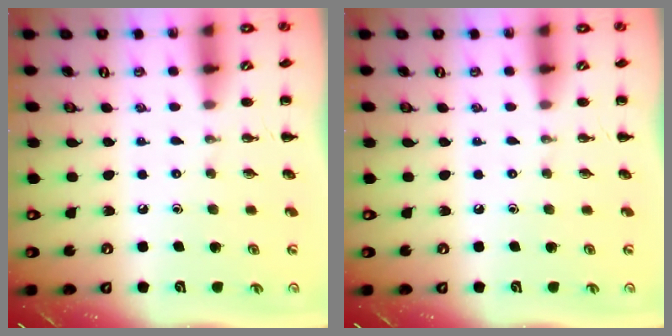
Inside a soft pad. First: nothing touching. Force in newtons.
{"total": 0.0}